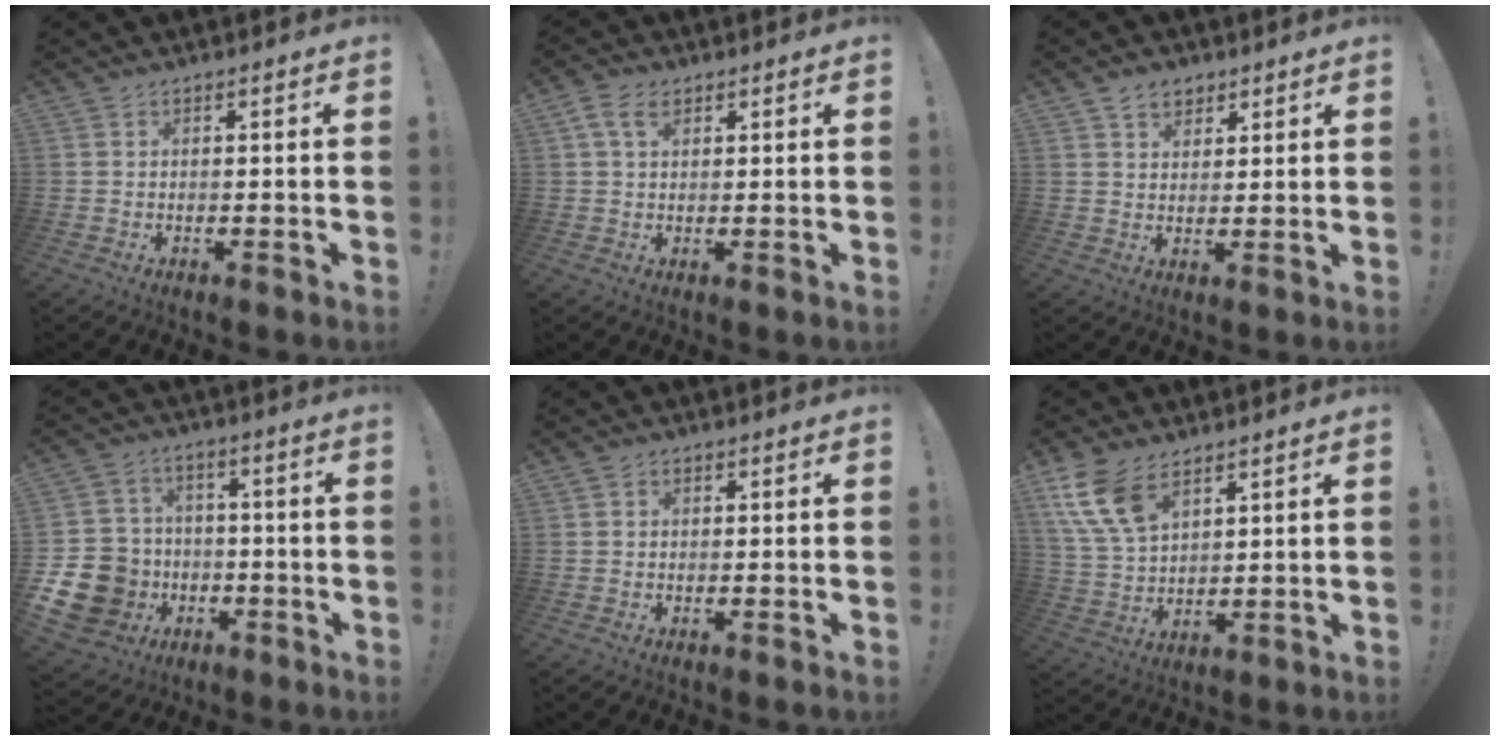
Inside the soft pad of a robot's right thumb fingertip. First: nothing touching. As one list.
[{"total": 5.1, "force": [2.2, 3.3, 3.2], "torque": [-0.068, 0.007, 0.044]}, {"total": 5.6, "force": [3.6, 3.8, 1.9], "torque": [-0.022, -0.015, 0.066]}, {"total": 15.9, "force": [-4.3, 13.8, 6.6], "torque": [-0.132, 0.033, -0.060]}, {"total": 0.9, "force": [0.0, 0.9, 0.2], "torque": [0.000, 0.001, -0.001]}, {"total": 12.0, "force": [7.1, 6.5, 7.2], "torque": [-0.152, -0.030, 0.138]}]